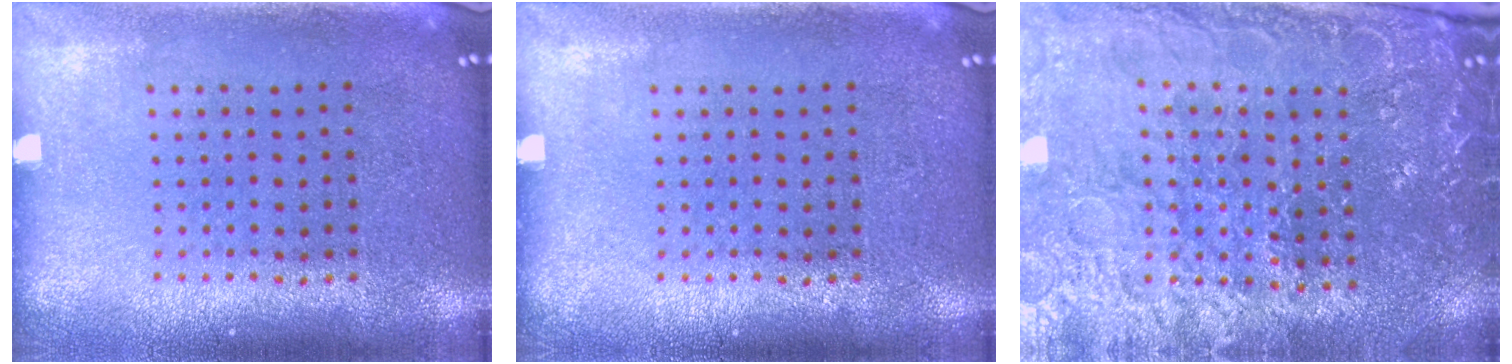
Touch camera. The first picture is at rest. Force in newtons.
{"total": 0.0}
{"total": 3.4, "press": 3.4, "slide": 0.3}